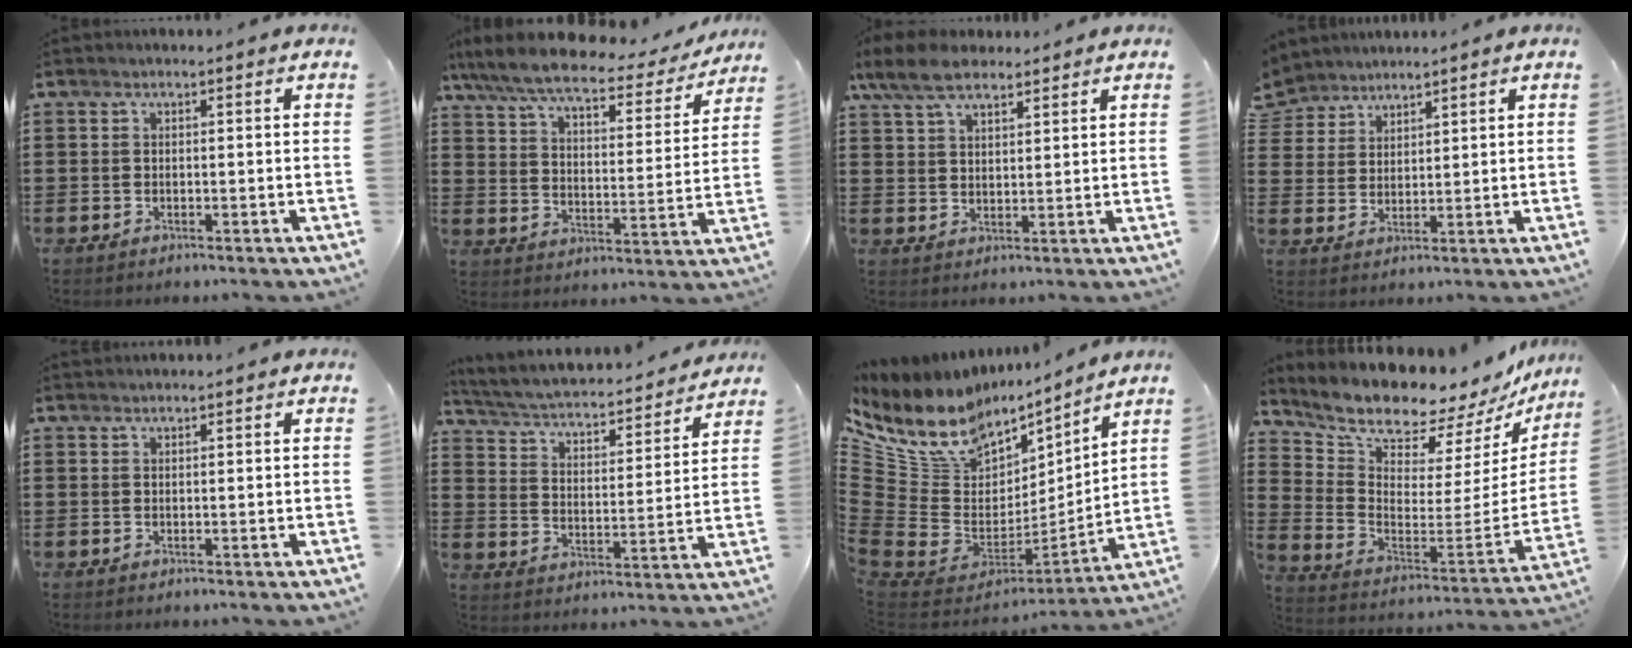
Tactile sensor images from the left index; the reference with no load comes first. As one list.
[{"total": 7.7, "force": [6.1, 1.3, 4.4], "torque": [-0.111, -0.031, 0.101]}, {"total": 7.5, "force": [5.9, 2.9, 3.6], "torque": [-0.088, -0.003, 0.111]}, {"total": 4.1, "force": [3.6, 1.9, -0.6], "torque": [-0.010, -0.012, 0.066]}, {"total": 0.8, "force": [0.8, 0.0, 0.1], "torque": [-0.004, 0.000, 0.016]}, {"total": 3.1, "force": [2.8, 0.5, 1.2], "torque": [-0.042, -0.030, 0.036]}, {"total": 10.8, "force": [6.6, 7.5, 4.0], "torque": [-0.131, -0.058, 0.120]}, {"total": 8.5, "force": [8.1, 1.7, 1.8], "torque": [-0.081, -0.081, 0.137]}]